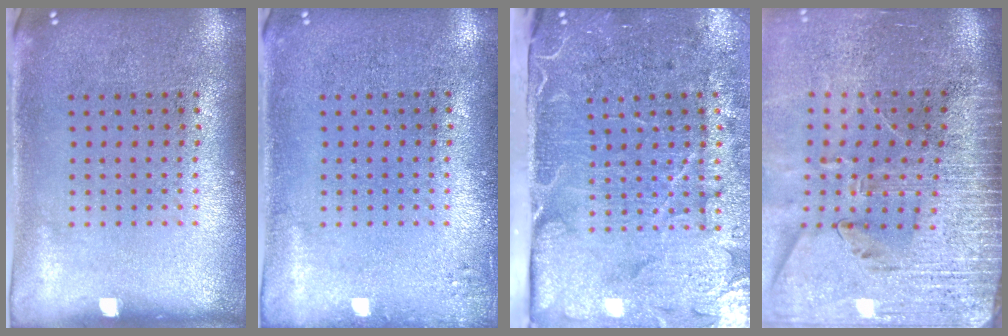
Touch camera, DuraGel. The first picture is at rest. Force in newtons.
{"total": 1.0, "press": 1.0, "slide": 0.2}
{"total": 5.0, "press": 4.0, "slide": 2.9}
{"total": 3.7, "press": 3.2, "slide": 1.9}